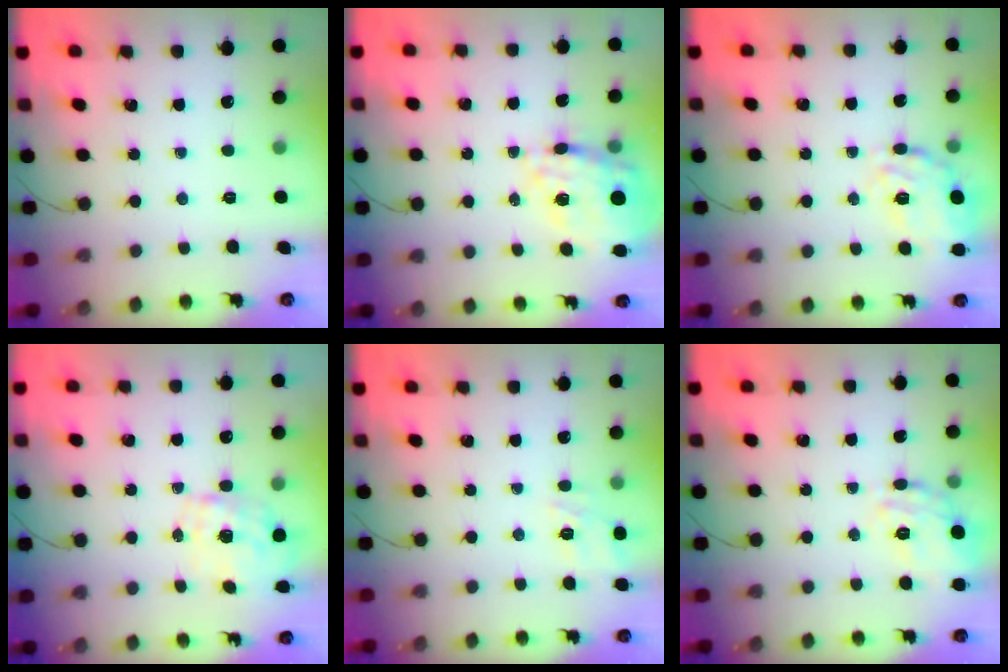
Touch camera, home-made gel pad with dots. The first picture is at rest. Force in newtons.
{"total": 20.0, "press": 19.6, "slide": 4.3}
{"total": 20.2, "press": 20.1, "slide": 2.2}
{"total": 1.7, "press": 1.5, "slide": 0.7}
{"total": 11.4, "press": 11.4, "slide": 1.1}
{"total": 15.9, "press": 15.8, "slide": 0.7}